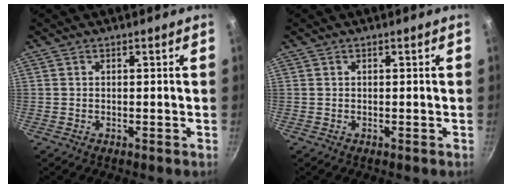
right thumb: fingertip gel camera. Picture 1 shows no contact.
{"total": 0.0}